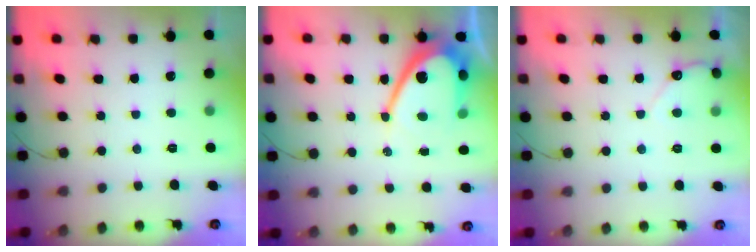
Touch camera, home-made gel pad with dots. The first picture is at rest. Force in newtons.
{"total": 13.4, "press": 13.3, "slide": 1.1}
{"total": 4.1, "press": 4.1, "slide": 0.3}